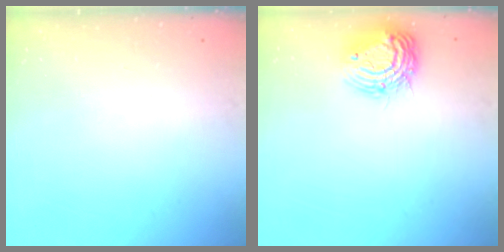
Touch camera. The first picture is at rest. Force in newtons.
{"total": 12.7, "press": 12.7, "slide": 0.9}